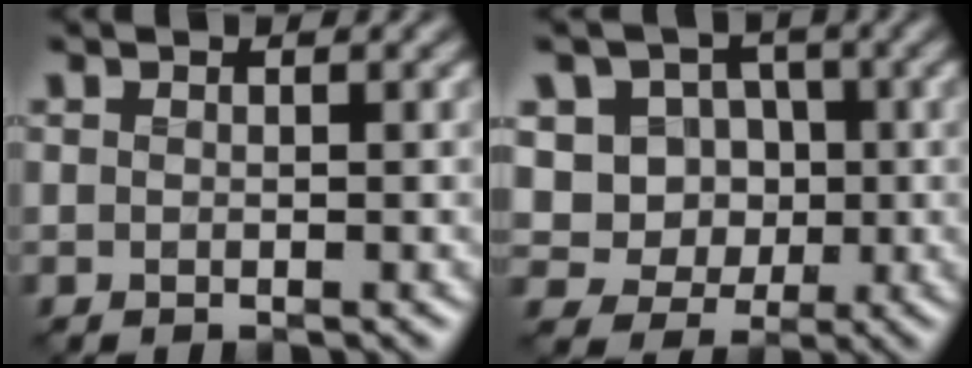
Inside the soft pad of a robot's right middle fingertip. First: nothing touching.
{"total": 6.8, "force": [0.5, 6.2, 2.7], "torque": [-0.044, 0.019, -0.010]}